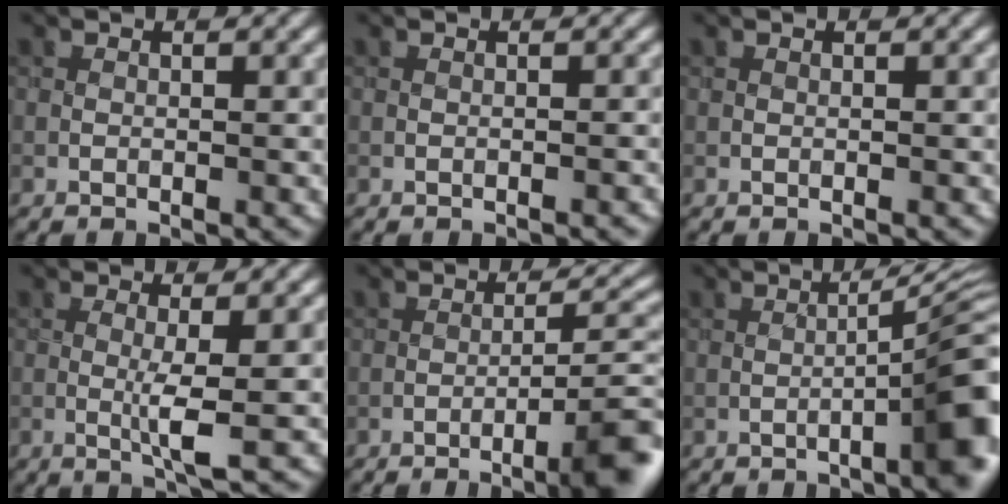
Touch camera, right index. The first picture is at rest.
{"total": 0.6, "force": [-0.6, 0.0, 0.1], "torque": [-0.003, 0.002, -0.009]}
{"total": 0.0}
{"total": 2.9, "force": [-0.2, 0.0, 2.9], "torque": [-0.057, -0.006, -0.008]}
{"total": 7.4, "force": [-4.2, 1.1, 6.0], "torque": [-0.075, 0.012, -0.060]}
{"total": 8.5, "force": [-2.4, 1.5, 8.1], "torque": [-0.097, 0.007, -0.036]}